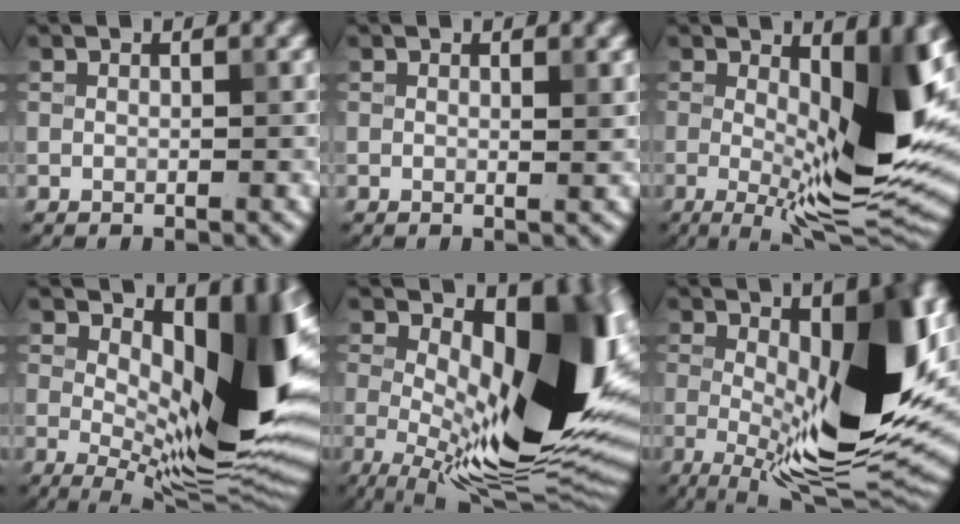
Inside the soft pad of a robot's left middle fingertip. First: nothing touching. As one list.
[{"total": 0.8, "force": [0.4, 0.1, 0.7], "torque": [-0.007, -0.001, 0.004]}, {"total": 11.9, "force": [0.5, 3.2, 11.5], "torque": [-0.160, -0.018, 0.008]}, {"total": 13.1, "force": [2.9, 5.1, 11.7], "torque": [-0.156, -0.015, 0.053]}, {"total": 16.7, "force": [1.5, 7.4, 14.9], "torque": [-0.206, -0.009, 0.027]}, {"total": 14.7, "force": [0.2, 4.8, 13.9], "torque": [-0.197, -0.008, 0.001]}]